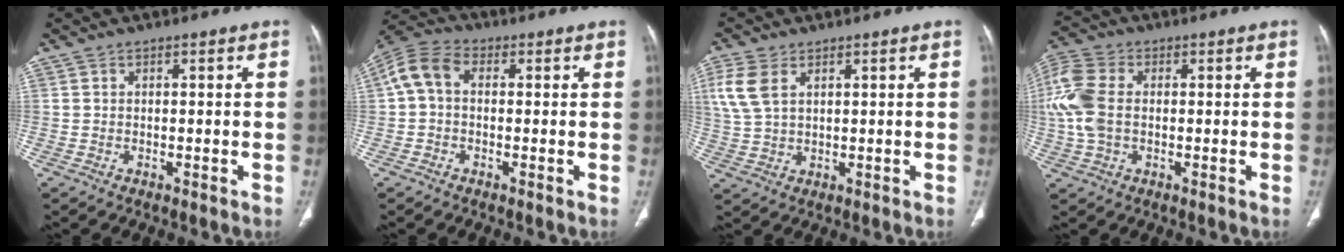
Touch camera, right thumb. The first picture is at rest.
{"total": 7.4, "force": [0.6, 5.2, 5.2], "torque": [-0.104, 0.025, 0.001]}
{"total": 7.3, "force": [2.8, 4.3, 5.1], "torque": [-0.129, 0.001, 0.062]}
{"total": 10.6, "force": [0.4, 7.0, 7.9], "torque": [-0.202, 0.019, 0.006]}